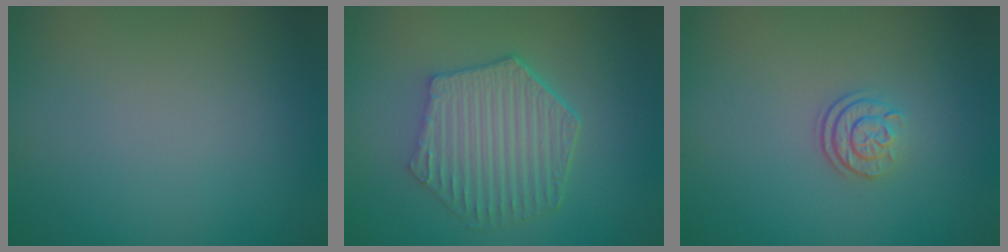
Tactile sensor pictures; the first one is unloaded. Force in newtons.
{"total": 6.2, "press": 4.6, "slide": 4.1}
{"total": 2.4, "press": 1.8, "slide": 1.6}